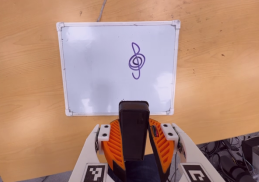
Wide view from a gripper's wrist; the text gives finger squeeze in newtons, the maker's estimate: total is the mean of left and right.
{"total": 8.1, "left": 6.6, "right": 9.6}